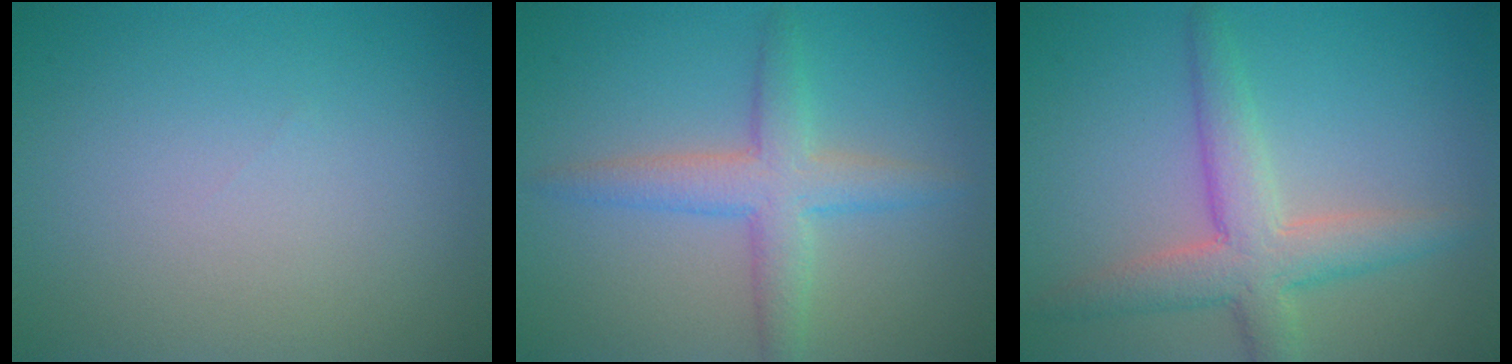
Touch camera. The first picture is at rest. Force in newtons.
{"total": 3.9, "press": 3.9, "slide": 0.1}
{"total": 4.8, "press": 4.8, "slide": 0.1}